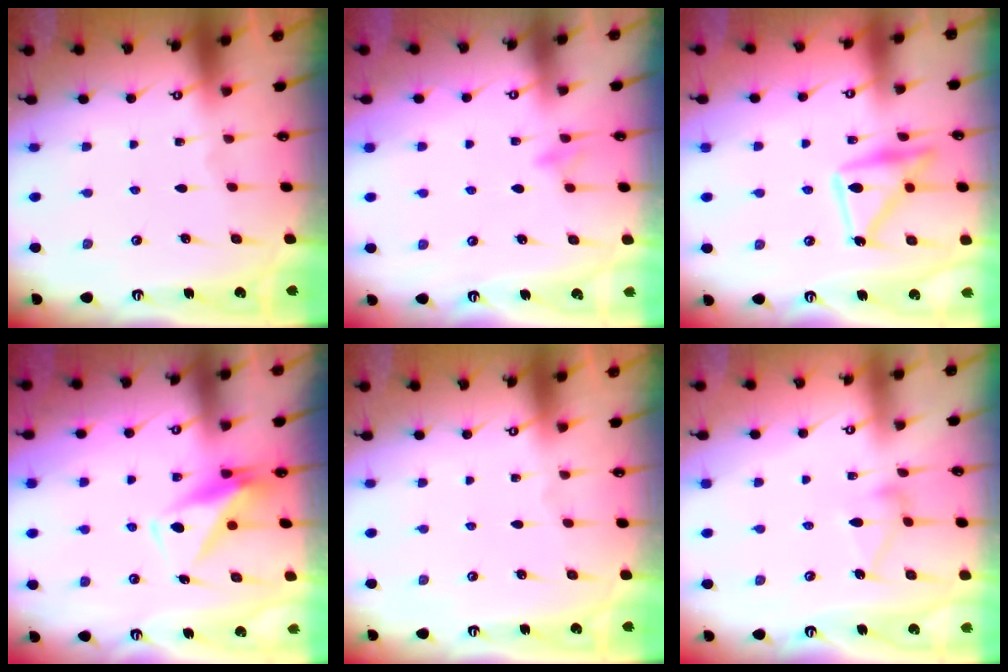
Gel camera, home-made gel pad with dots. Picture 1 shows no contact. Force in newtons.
{"total": 7.7, "press": 7.6, "slide": 0.8}
{"total": 16.3, "press": 16.3, "slide": 1.1}
{"total": 7.3, "press": 7.2, "slide": 1.1}
{"total": 0.0}
{"total": 8.9, "press": 8.9, "slide": 0.4}